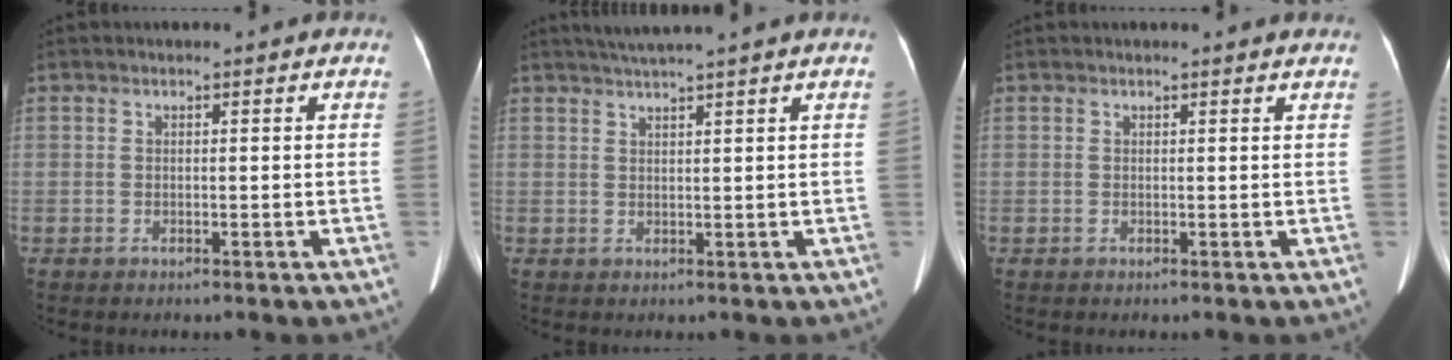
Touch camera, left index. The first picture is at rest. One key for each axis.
{"total": 4.3, "fx": 3.6, "fy": -1.3, "fz": 2.1, "tx": -0.032, "ty": 0.017, "tz": 0.063}
{"total": 1.9, "fx": 1.8, "fy": 0.2, "fz": 0.4, "tx": -0.012, "ty": 0.001, "tz": 0.009}